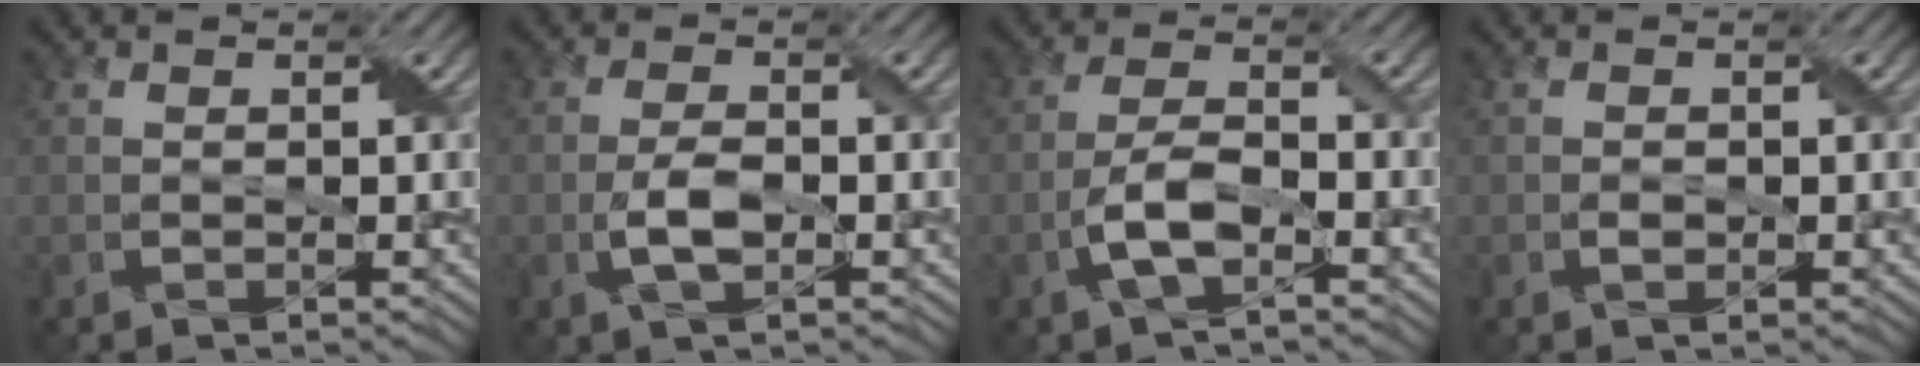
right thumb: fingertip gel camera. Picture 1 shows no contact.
{"total": 3.8, "force": [-1.3, 1.5, 3.2], "torque": [-0.072, 0.001, -0.028]}
{"total": 5.0, "force": [-2.3, 1.7, 4.1], "torque": [-0.092, 0.006, -0.050]}
{"total": 1.0, "force": [-0.3, 0.7, 0.7], "torque": [-0.013, -0.001, -0.005]}